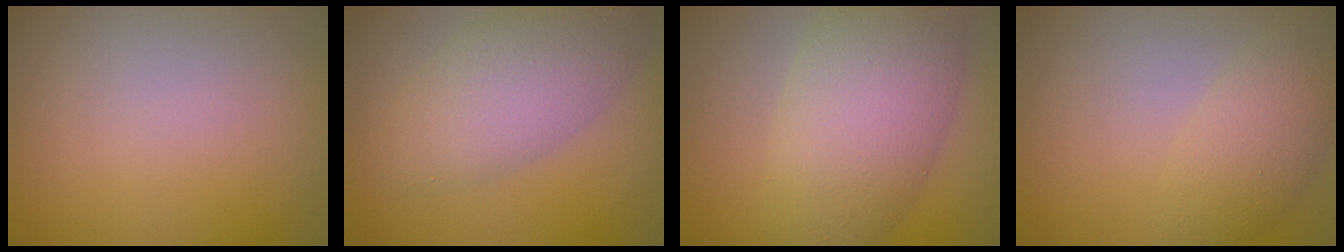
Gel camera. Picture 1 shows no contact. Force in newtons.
{"total": 5.4, "press": 5.4, "slide": 0.1}
{"total": 8.2, "press": 8.2, "slide": 0.3}
{"total": 3.6, "press": 3.6, "slide": 0.1}